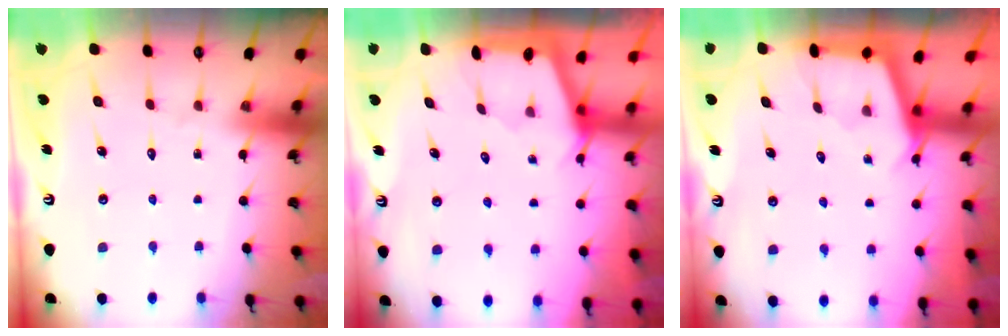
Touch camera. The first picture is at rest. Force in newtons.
{"total": 3.4, "press": 3.4, "slide": 0.3}
{"total": 2.5, "press": 2.5, "slide": 0.1}